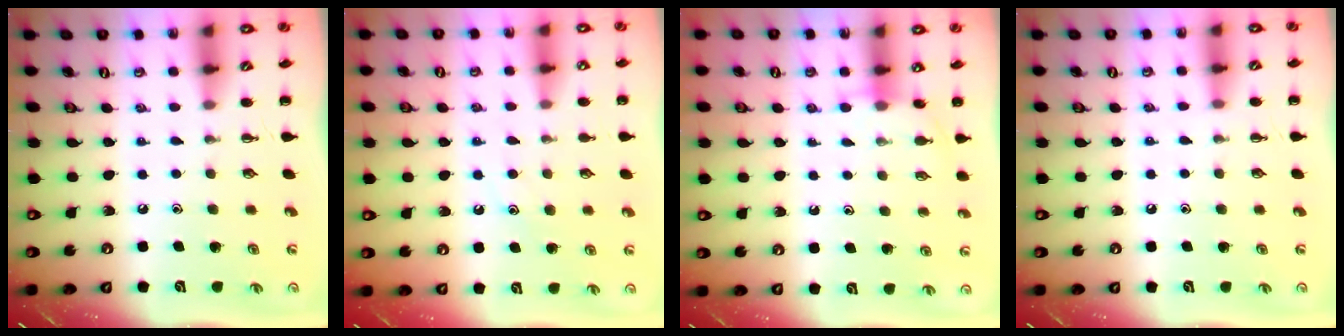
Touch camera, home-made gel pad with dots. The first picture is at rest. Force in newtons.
{"total": 8.7, "press": 8.6, "slide": 1.4}
{"total": 6.3, "press": 6.2, "slide": 1.4}
{"total": 6.5, "press": 6.1, "slide": 2.2}